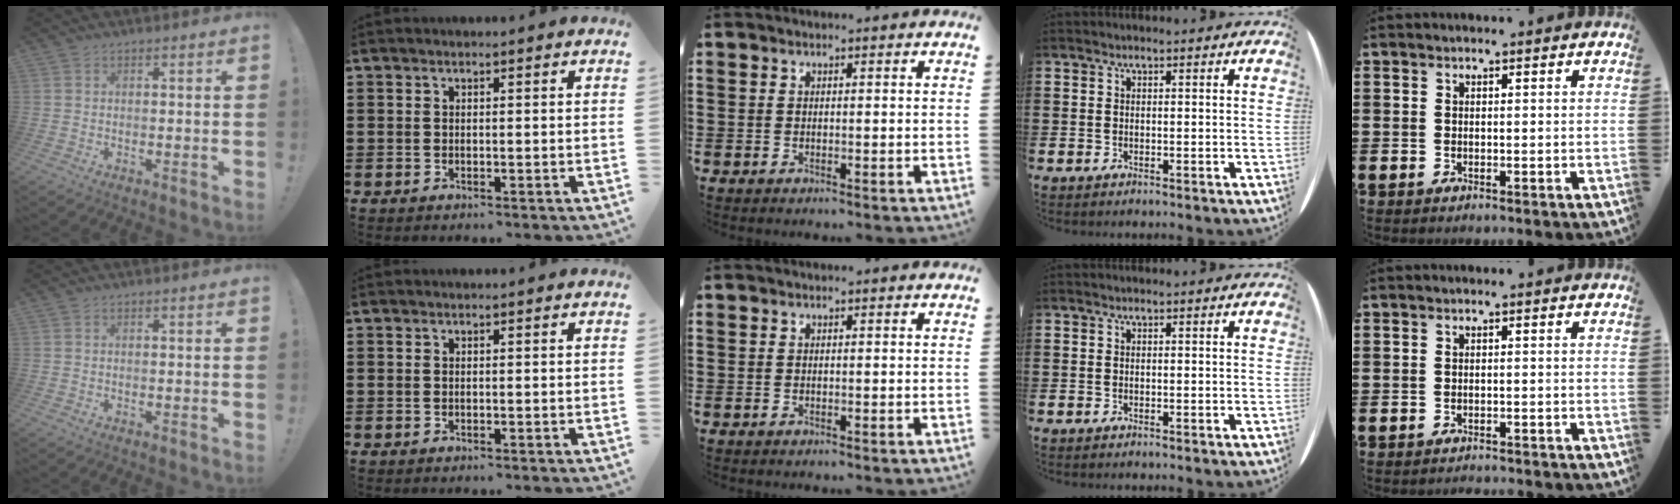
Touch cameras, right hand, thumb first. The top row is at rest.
{"little": {"total": 1.0, "force": [-1.0, -0.1, -0.1], "torque": [-0.001, 0.002, -0.021]}}